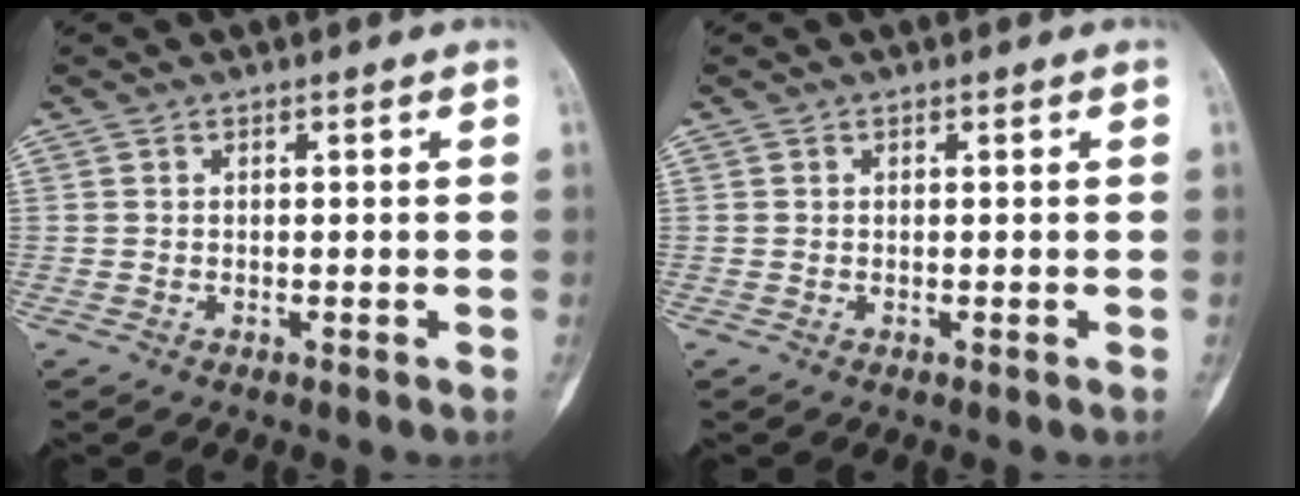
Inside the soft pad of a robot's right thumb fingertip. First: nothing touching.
{"total": 0.0}